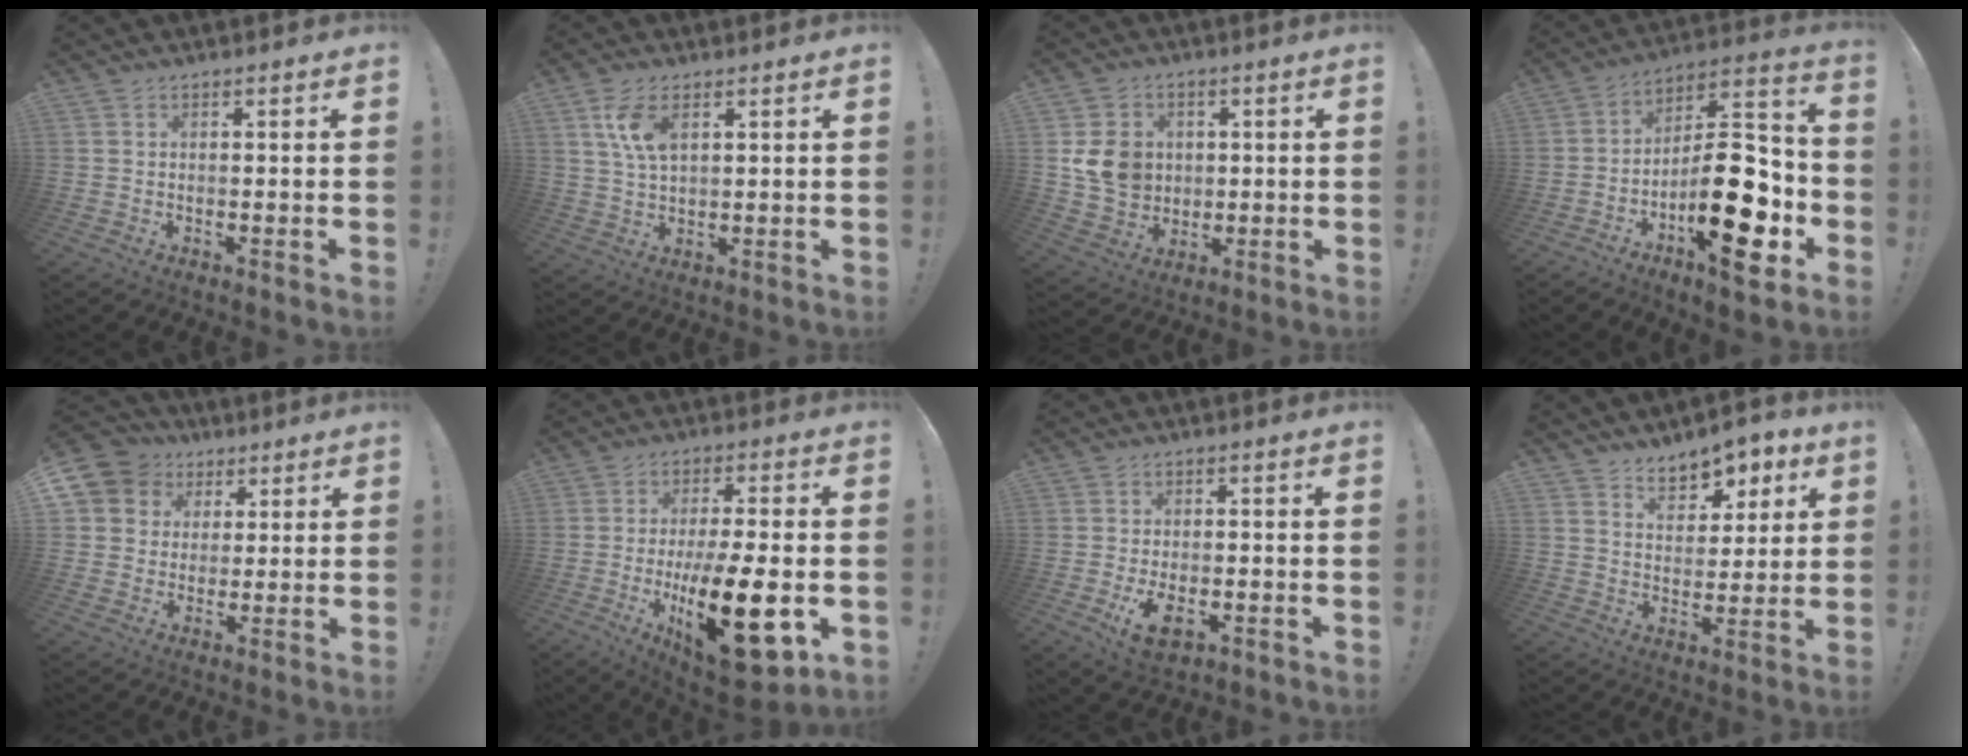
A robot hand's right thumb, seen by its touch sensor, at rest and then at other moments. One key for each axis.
{"total": 7.7, "fx": 3.1, "fy": 3.7, "fz": 5.9, "tx": -0.118, "ty": -0.003, "tz": 0.056}
{"total": 10.4, "fx": 1.7, "fy": 9.2, "fz": 4.6, "tx": -0.070, "ty": -0.001, "tz": 0.039}
{"total": 22.5, "fx": -7.8, "fy": 8.7, "fz": 19.2, "tx": -0.302, "ty": 0.051, "tz": -0.113}
{"total": 9.1, "fx": 3.1, "fy": 8.2, "fz": 2.4, "tx": -0.040, "ty": -0.011, "tz": 0.067}
{"total": 23.3, "fx": -5.6, "fy": 8.2, "fz": 21.1, "tx": -0.347, "ty": 0.018, "tz": -0.075}
{"total": 7.0, "fx": -1.7, "fy": 4.2, "fz": 5.4, "tx": -0.097, "ty": -0.001, "tz": -0.025}
{"total": 8.1, "fx": 6.0, "fy": 4.7, "fz": 2.8, "tx": -0.035, "ty": -0.043, "tz": 0.111}